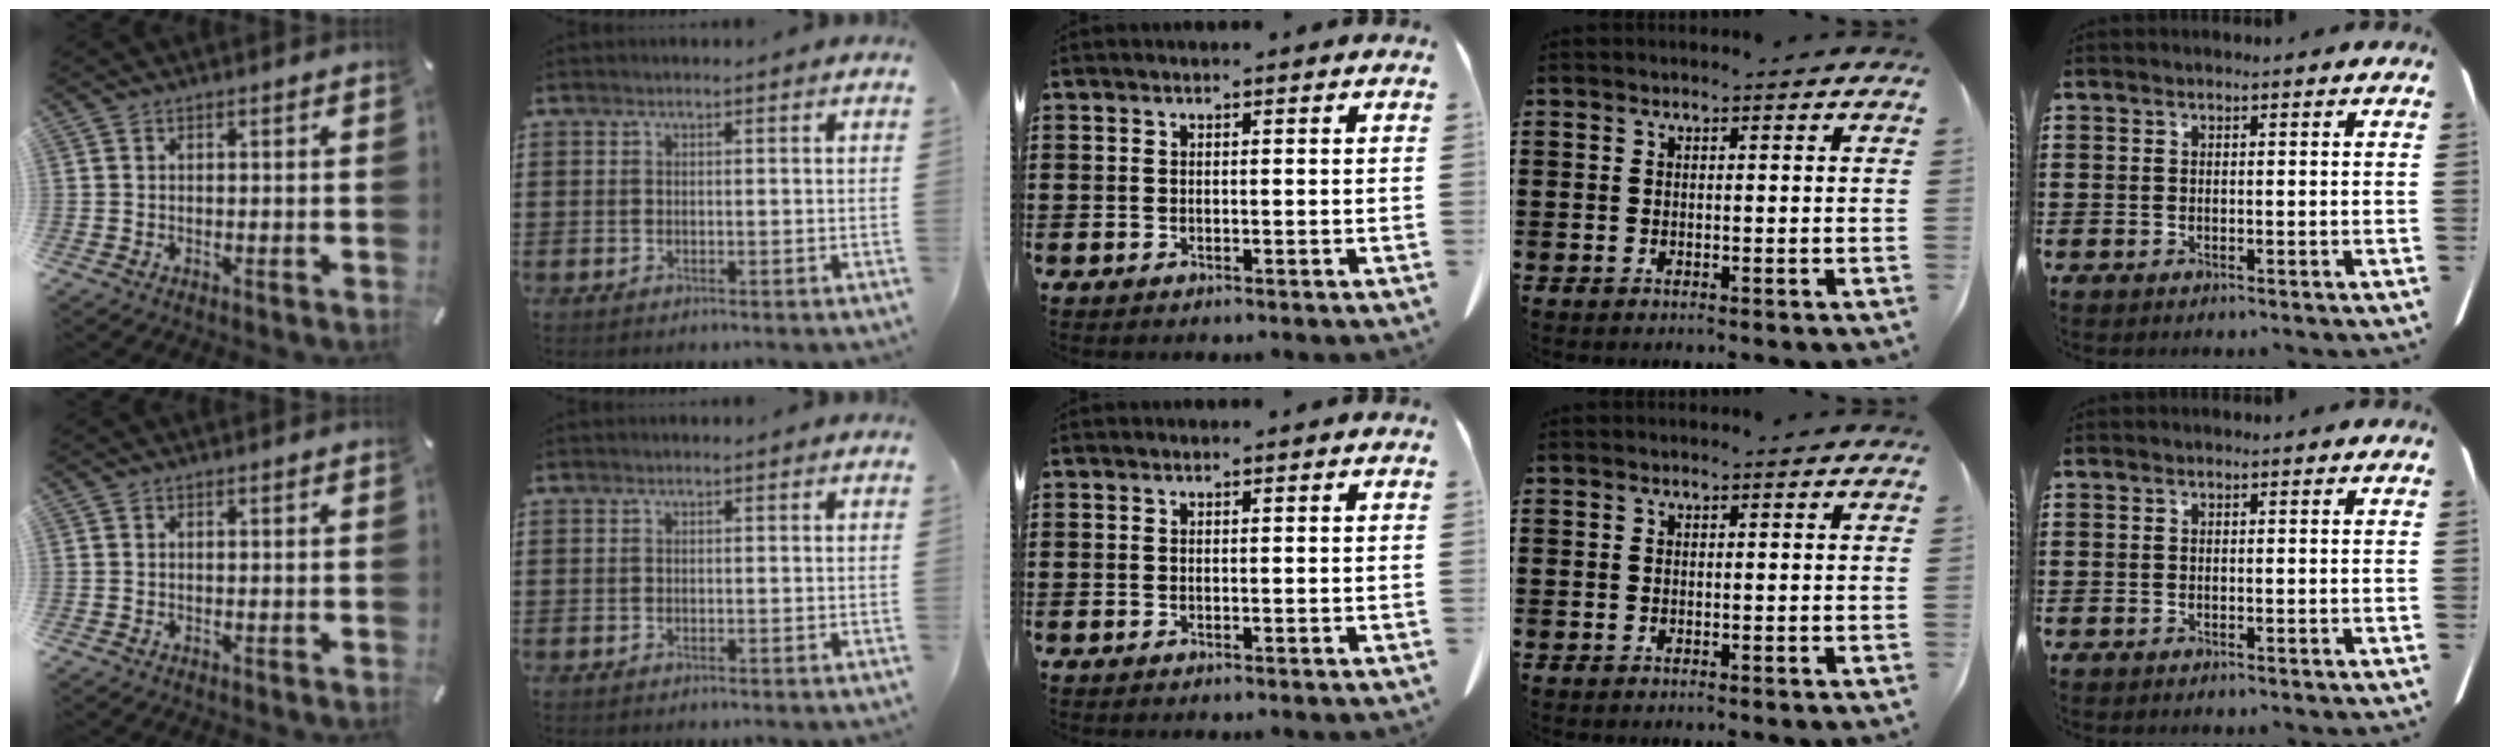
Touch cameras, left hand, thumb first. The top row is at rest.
{}